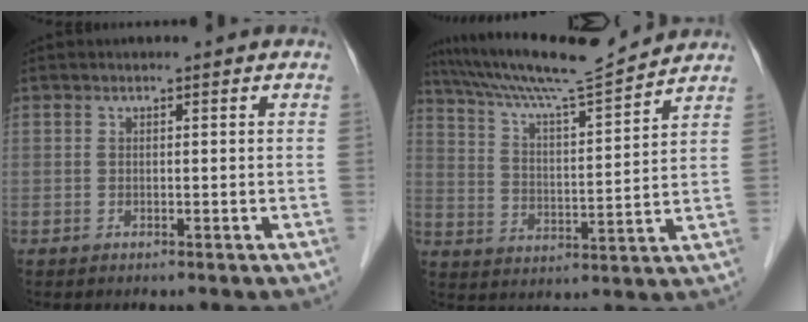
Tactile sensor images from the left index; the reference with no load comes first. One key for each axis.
{"total": 13.7, "fx": 12.9, "fy": -1.1, "fz": 4.7, "tx": -0.091, "ty": 0.001, "tz": 0.211}